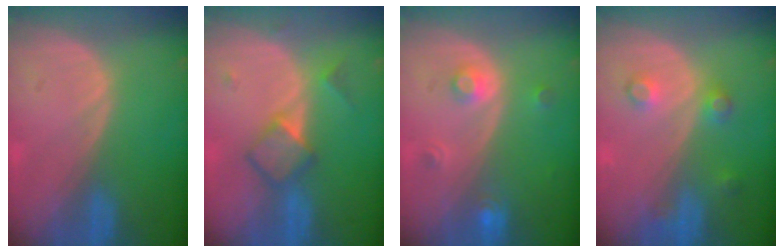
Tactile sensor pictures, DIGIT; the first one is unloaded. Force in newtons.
{"total": 4.8, "press": 4.6, "slide": 1.4}
{"total": 3.1, "press": 2.8, "slide": 1.2}
{"total": 3.8, "press": 3.4, "slide": 1.5}